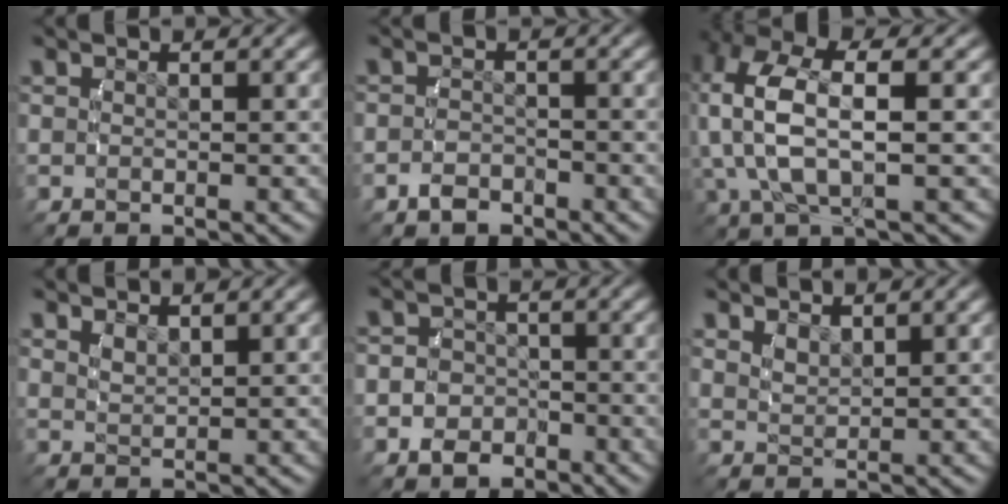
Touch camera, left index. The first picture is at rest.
{"total": 1.6, "force": [-1.5, 0.6, 0.1], "torque": [0.000, -0.004, -0.025]}
{"total": 7.8, "force": [0.9, 4.3, 6.4], "torque": [-0.166, -0.019, 0.025]}
{"total": 1.4, "force": [1.3, -0.6, 0.2], "torque": [0.002, -0.004, 0.032]}
{"total": 5.4, "force": [-2.0, 4.9, 1.0], "torque": [-0.028, -0.010, -0.041]}
{"total": 1.5, "force": [1.4, -0.3, 0.4], "torque": [-0.003, -0.005, 0.036]}